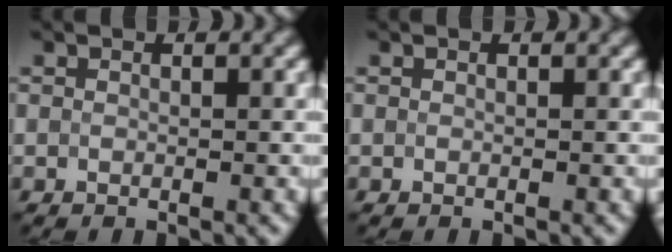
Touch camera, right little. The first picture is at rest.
{"total": 0.0}